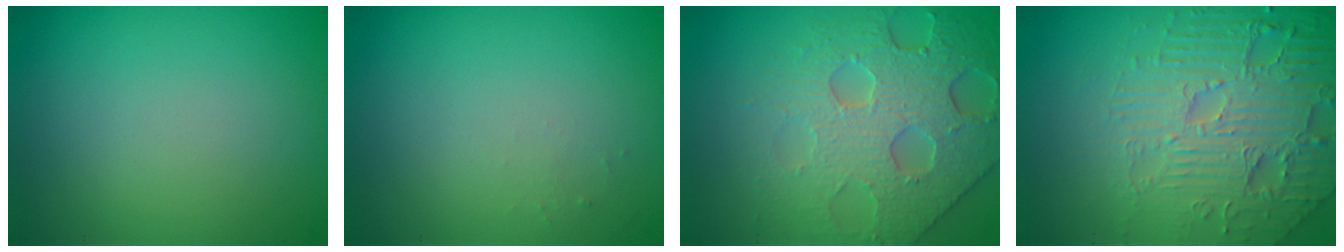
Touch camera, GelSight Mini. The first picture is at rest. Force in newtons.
{"total": 0.5, "press": 0.5, "slide": 0.2}
{"total": 6.3, "press": 5.1, "slide": 3.8}
{"total": 6.7, "press": 5.2, "slide": 4.2}